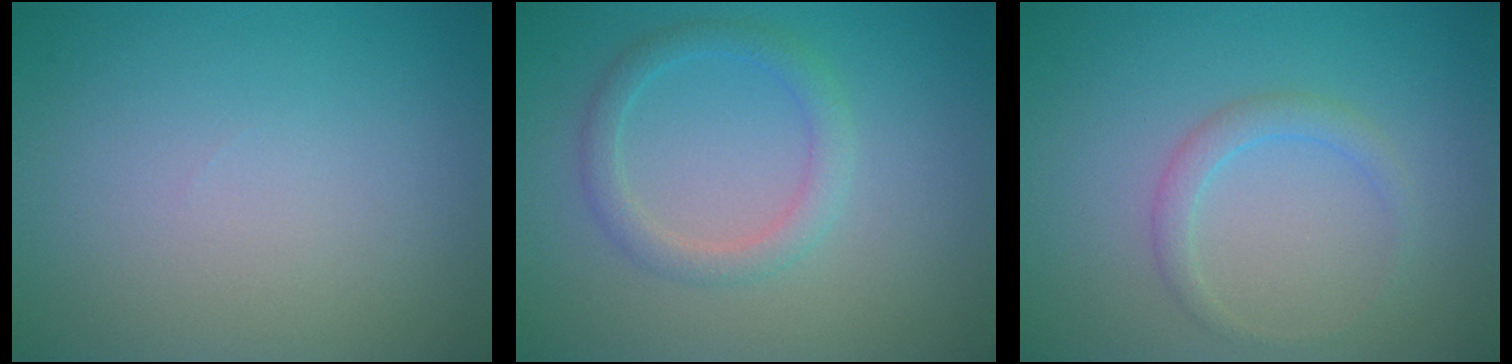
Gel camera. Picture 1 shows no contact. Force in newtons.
{"total": 2.3, "press": 2.3, "slide": 0.1}
{"total": 1.6, "press": 1.6, "slide": 0.0}